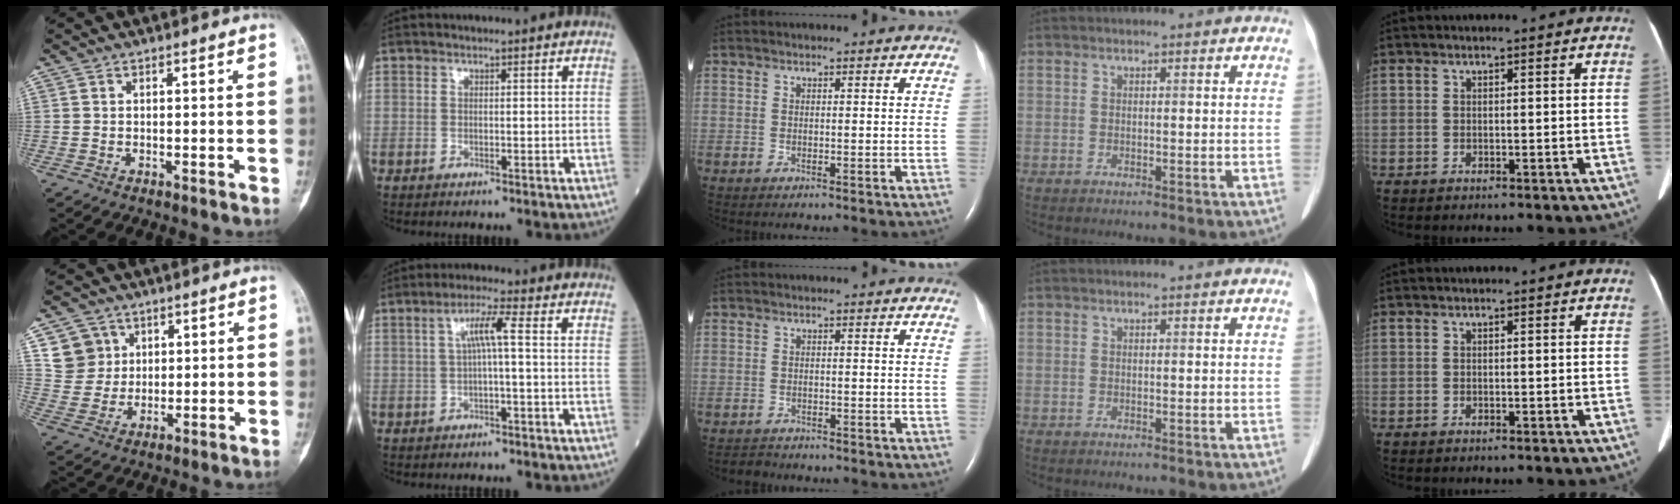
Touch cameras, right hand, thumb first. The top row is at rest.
{"thumb": {"total": 7.0, "force": [2.8, 6.3, 0.9], "torque": [0.013, -0.014, 0.055]}, "index": {"total": 4.4, "force": [0.4, 0.1, 4.4], "torque": [-0.082, 0.016, 0.009]}, "middle": {"total": 1.7, "force": [-1.6, 0.4, -0.4], "torque": [0.002, -0.006, -0.027]}}